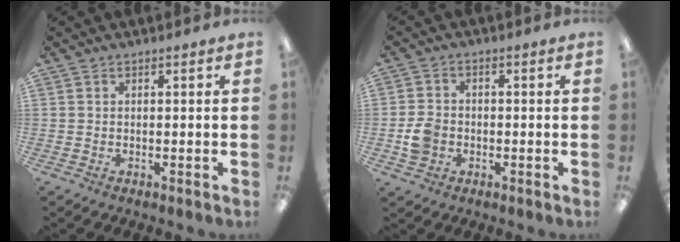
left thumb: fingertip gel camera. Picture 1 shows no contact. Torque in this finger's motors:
{"motor_torque": [-0.40, 0.52, 0.24, -0.26, 0.02]}